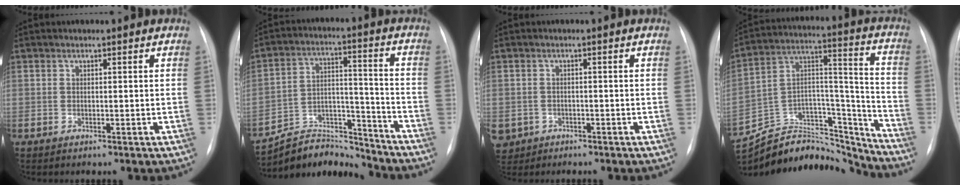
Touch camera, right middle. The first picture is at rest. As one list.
[{"total": 11.6, "force": [-11.4, 2.2, -0.5], "torque": [0.019, 0.050, -0.197]}, {"total": 5.4, "force": [-2.9, 4.4, 1.0], "torque": [-0.027, 0.003, -0.043]}, {"total": 23.7, "force": [-22.2, 6.6, 5.2], "torque": [-0.131, 0.041, -0.355]}]